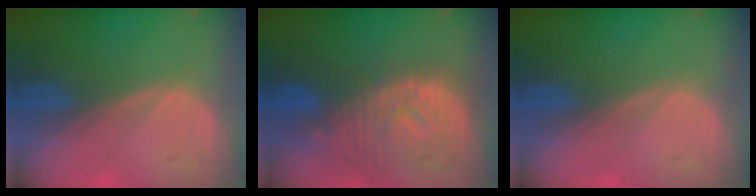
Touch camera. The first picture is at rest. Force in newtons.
{"total": 11.5, "press": 9.9, "slide": 5.8}
{"total": 0.0}